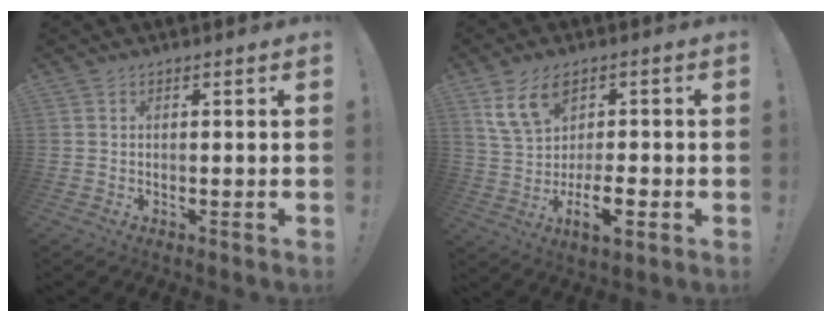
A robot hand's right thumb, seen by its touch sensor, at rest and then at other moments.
{"total": 12.0, "force": [0.0, 7.1, 9.7], "torque": [-0.176, 0.004, 0.003]}